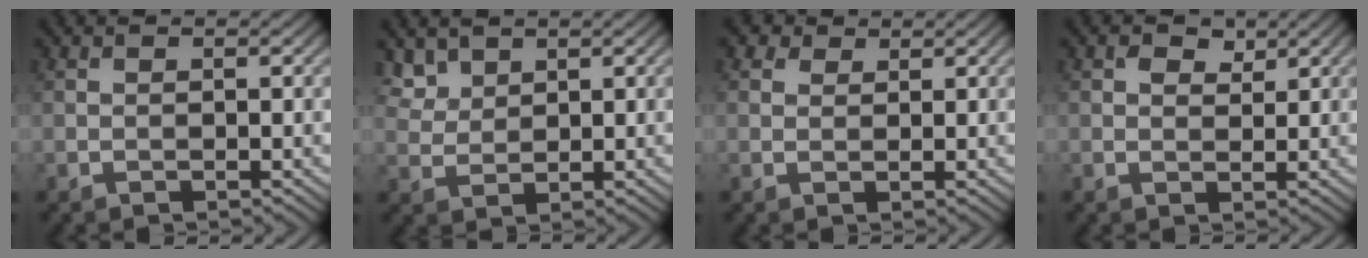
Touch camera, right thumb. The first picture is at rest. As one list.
[{"total": 3.2, "force": [2.3, 1.9, 1.2], "torque": [-0.041, -0.008, 0.058]}, {"total": 2.2, "force": [1.6, 1.3, 0.8], "torque": [-0.017, 0.004, 0.027]}, {"total": 2.0, "force": [1.1, 1.3, 1.0], "torque": [-0.017, -0.001, 0.019]}]